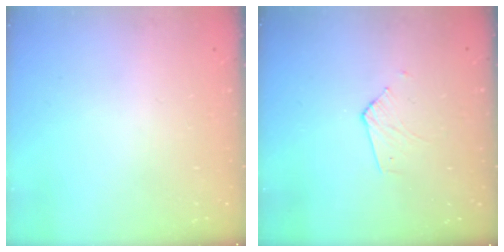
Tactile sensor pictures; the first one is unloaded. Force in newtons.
{"total": 2.9, "press": 2.9, "slide": 0.2}